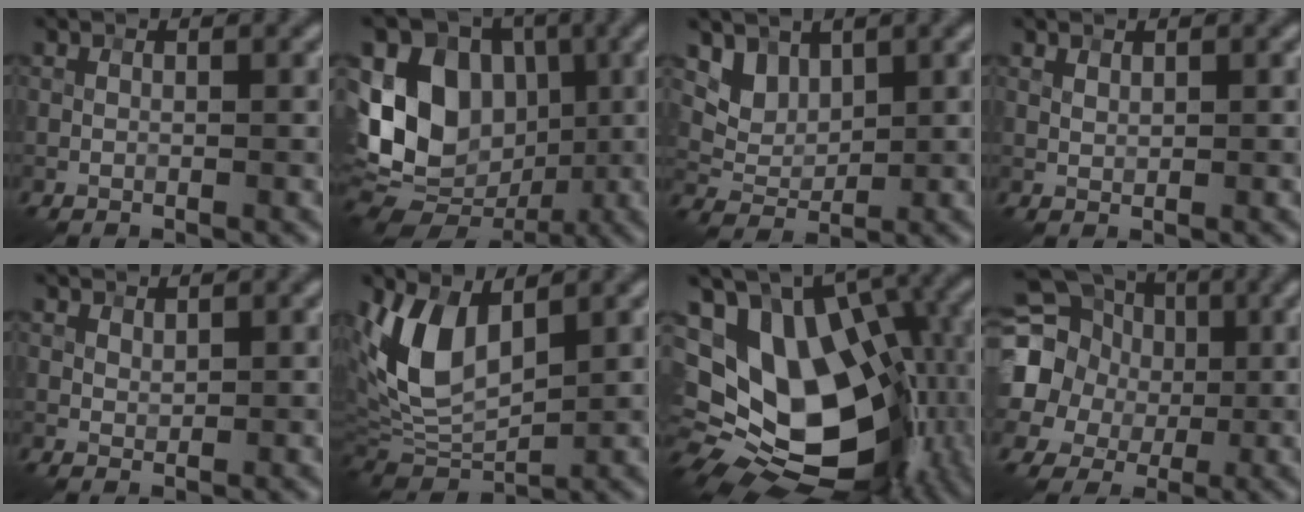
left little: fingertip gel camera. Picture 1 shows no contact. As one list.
[{"total": 10.3, "force": [0.0, 7.9, 6.6], "torque": [-0.125, -0.004, -0.012]}, {"total": 3.0, "force": [2.1, 1.7, 1.1], "torque": [-0.037, -0.024, 0.058]}, {"total": 0.6, "force": [0.5, -0.1, 0.1], "torque": [-0.010, -0.004, 0.017]}, {"total": 1.1, "force": [1.1, 0.0, 0.2], "torque": [-0.012, -0.001, 0.029]}, {"total": 6.9, "force": [2.2, 3.5, 5.5], "torque": [-0.128, -0.010, 0.045]}, {"total": 17.6, "force": [0.4, 11.1, 13.7], "torque": [-0.217, -0.007, 0.037]}, {"total": 16.9, "force": [2.7, 15.6, 5.9], "torque": [-0.171, 0.003, 0.014]}]